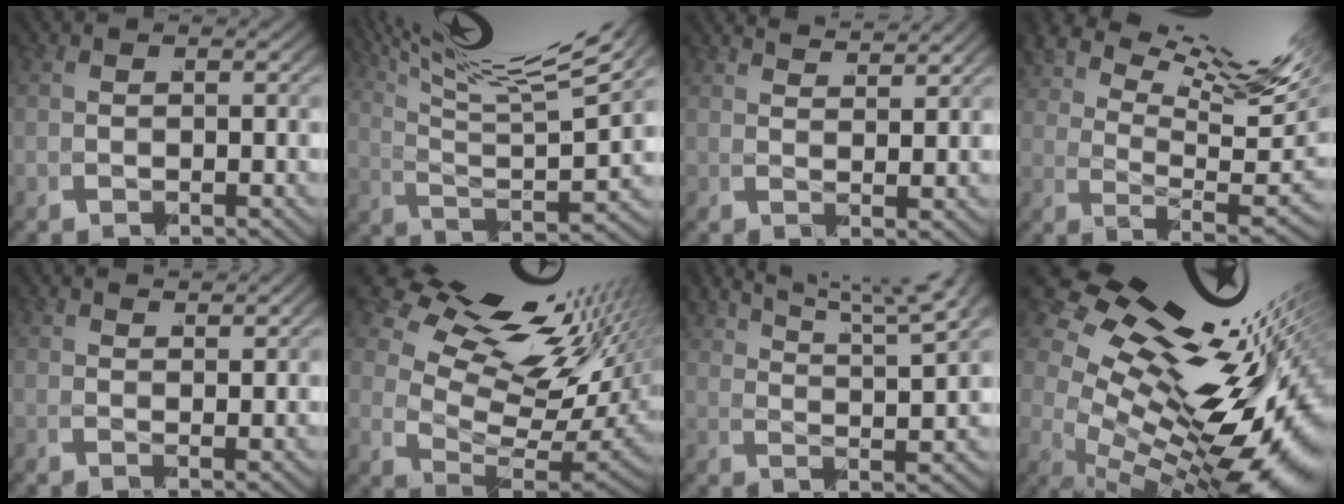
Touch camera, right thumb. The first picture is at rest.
{"total": 9.0, "force": [5.6, 3.1, 6.4], "torque": [-0.113, 0.009, 0.083]}
{"total": 2.7, "force": [2.7, -0.4, 0.2], "torque": [0.008, 0.008, 0.043]}
{"total": 10.0, "force": [5.8, 3.7, 7.3], "torque": [-0.094, 0.008, 0.086]}
{"total": 1.9, "force": [1.8, -0.3, 0.2], "torque": [0.003, 0.003, 0.030]}
{"total": 13.1, "force": [4.4, 7.5, 9.8], "torque": [-0.143, 0.000, 0.066]}
{"total": 7.9, "force": [6.5, 1.9, 4.1], "torque": [-0.034, 0.031, 0.092]}
{"total": 19.6, "force": [2.3, 10.2, 16.6], "torque": [-0.234, -0.001, 0.033]}